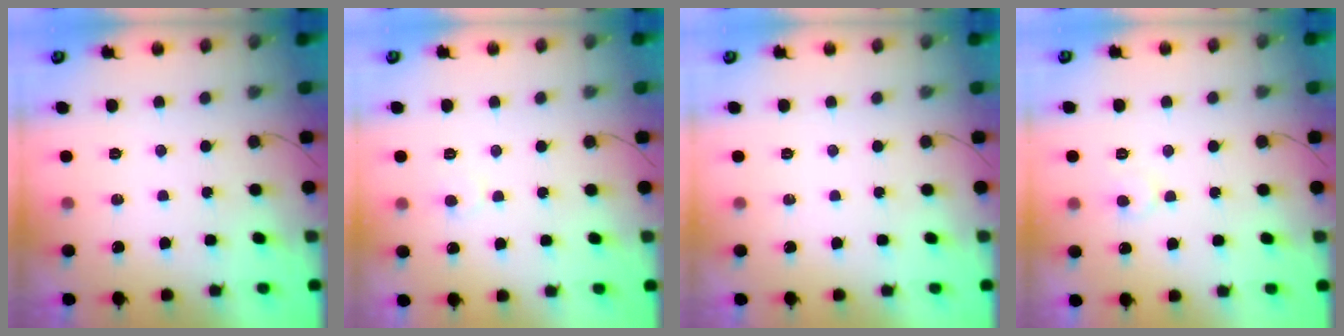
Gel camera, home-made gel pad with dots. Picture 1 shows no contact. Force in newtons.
{"total": 5.1, "press": 5.1, "slide": 0.4}
{"total": 0.0}
{"total": 5.7, "press": 5.7, "slide": 0.4}